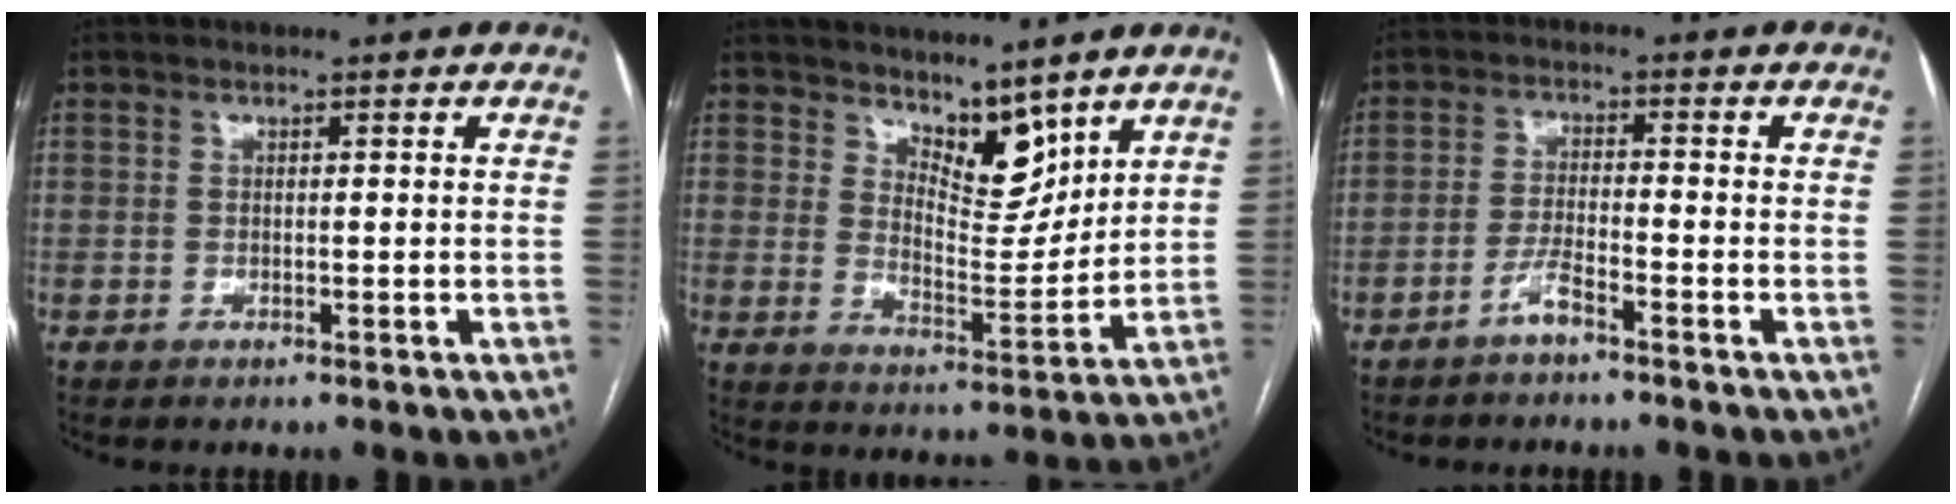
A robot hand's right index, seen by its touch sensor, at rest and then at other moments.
{"total": 7.9, "force": [6.2, 3.1, 3.8], "torque": [-0.059, -0.008, 0.115]}
{"total": 3.2, "force": [-2.4, 0.2, 2.1], "torque": [-0.042, 0.002, -0.047]}